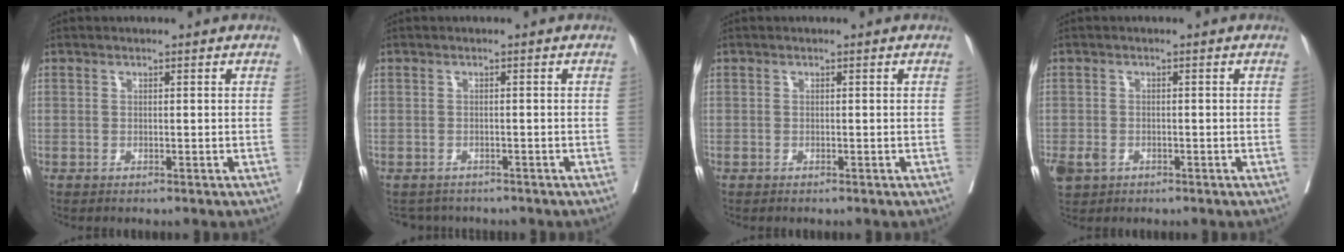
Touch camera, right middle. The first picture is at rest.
{"total": 2.7, "force": [-2.5, 1.0, -0.5], "torque": [0.005, -0.003, -0.040]}
{"total": 0.0}
{"total": 3.8, "force": [-2.0, 2.7, 1.7], "torque": [-0.032, -0.003, -0.030]}